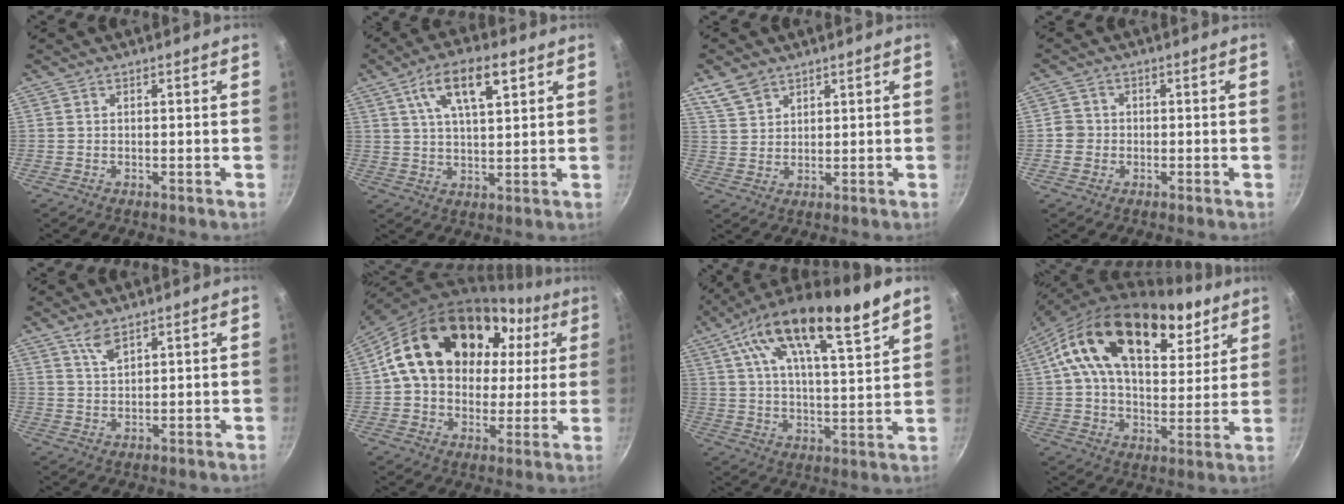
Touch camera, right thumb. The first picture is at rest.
{"total": 11.5, "force": [5.1, 4.5, 9.3], "torque": [-0.147, -0.005, 0.089]}
{"total": 5.3, "force": [3.5, 3.5, 1.7], "torque": [-0.020, -0.005, 0.077]}
{"total": 3.2, "force": [-0.9, 2.9, 0.9], "torque": [-0.002, 0.012, -0.018]}
{"total": 3.5, "force": [2.3, 1.2, 2.3], "torque": [-0.043, -0.014, 0.050]}
{"total": 23.8, "force": [6.0, 17.3, 15.2], "torque": [-0.234, 0.027, 0.097]}
{"total": 17.7, "force": [11.1, 4.1, 13.1], "torque": [-0.201, -0.040, 0.185]}
{"total": 24.9, "force": [11.1, 14.4, 17.1], "torque": [-0.264, -0.011, 0.166]}